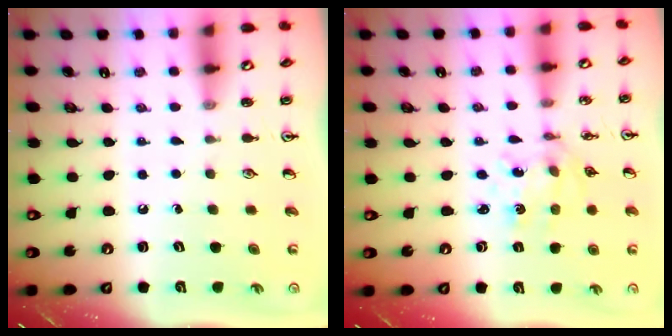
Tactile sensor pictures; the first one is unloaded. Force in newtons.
{"total": 2.9, "press": 2.7, "slide": 1.0}